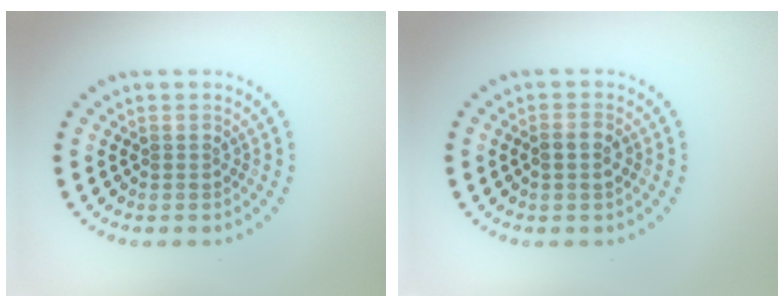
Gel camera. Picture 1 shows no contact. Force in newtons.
{"total": 1.6, "press": 1.5, "slide": 0.4}